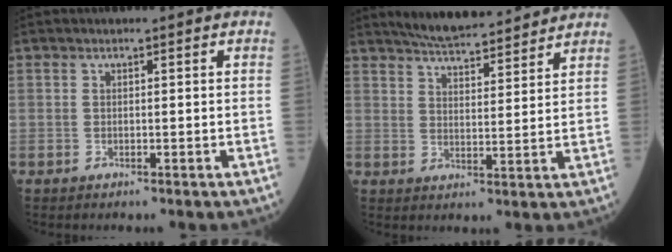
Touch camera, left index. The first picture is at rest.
{"total": 11.3, "force": [10.5, 1.4, 4.0], "torque": [-0.063, 0.010, 0.155]}